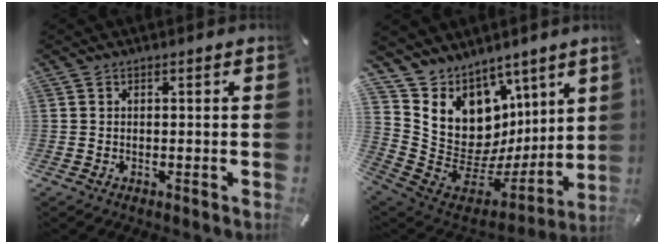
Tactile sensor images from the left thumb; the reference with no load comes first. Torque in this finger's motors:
{"motor_torque": [1.33, -0.15, 1.34, -1.43, 0.10]}